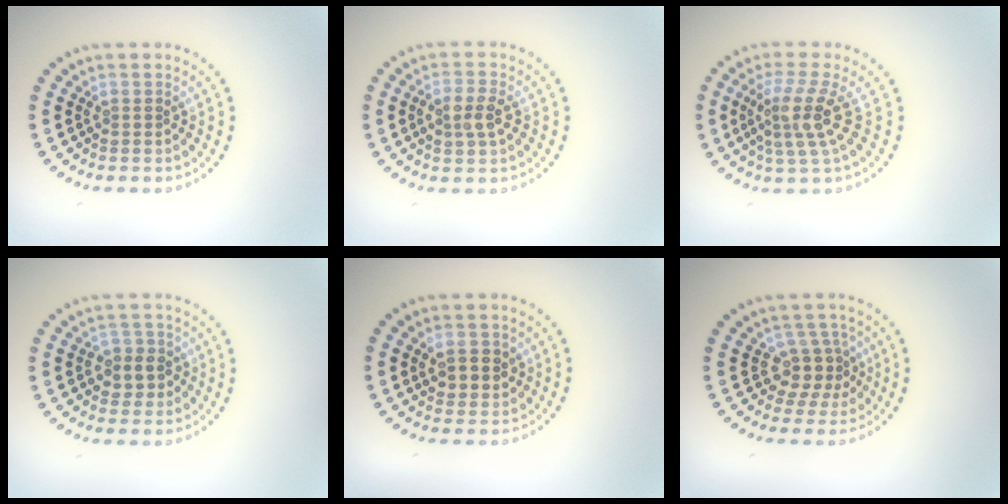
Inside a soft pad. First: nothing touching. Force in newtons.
{"total": 2.5, "press": 2.4, "slide": 0.6}
{"total": 4.0, "press": 2.9, "slide": 2.8}
{"total": 2.6, "press": 2.4, "slide": 1.0}
{"total": 2.5, "press": 2.5, "slide": 0.5}
{"total": 2.9, "press": 2.2, "slide": 1.9}